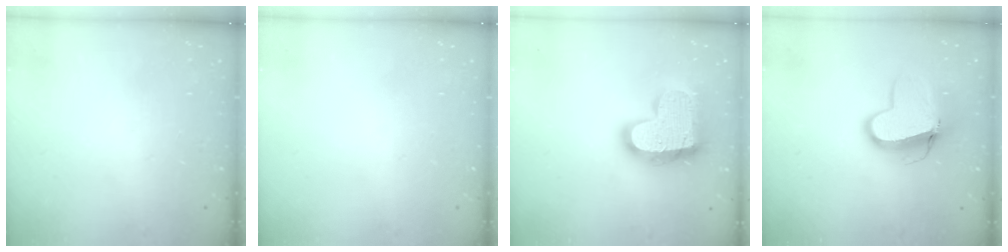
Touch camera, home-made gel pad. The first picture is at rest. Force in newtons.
{"total": 0.0}
{"total": 20.5, "press": 20.4, "slide": 1.5}
{"total": 11.7, "press": 11.6, "slide": 1.3}